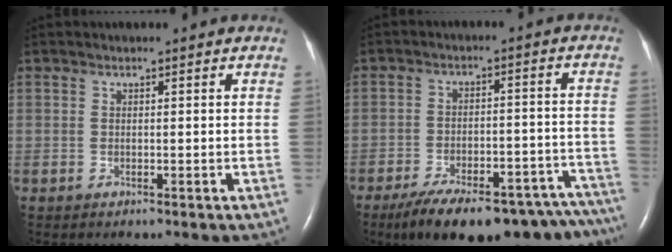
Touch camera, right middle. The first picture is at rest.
{"total": 23.5, "force": [-19.6, 7.1, 10.9], "torque": [-0.112, 0.013, -0.258]}